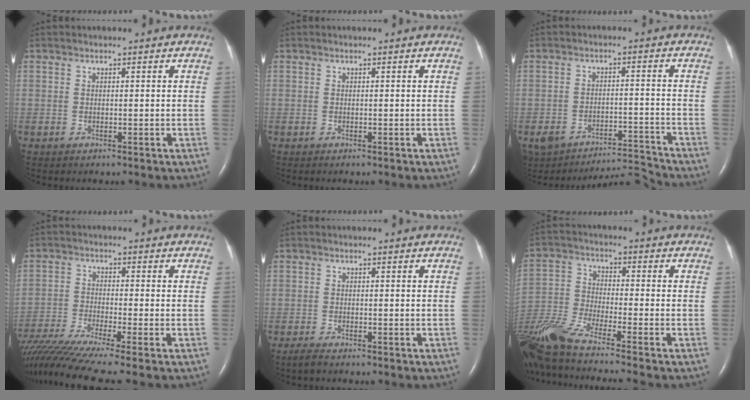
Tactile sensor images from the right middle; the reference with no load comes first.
{"total": 0.0}
{"total": 8.2, "force": [-8.0, 0.4, 1.2], "torque": [-0.037, 0.028, -0.135]}
{"total": 11.9, "force": [-9.6, -1.5, 6.8], "torque": [-0.125, -0.024, -0.165]}
{"total": 1.4, "force": [-1.2, 0.2, 0.8], "torque": [-0.027, -0.006, -0.023]}
{"total": 15.2, "force": [-12.5, -0.6, 8.6], "torque": [-0.200, -0.025, -0.237]}